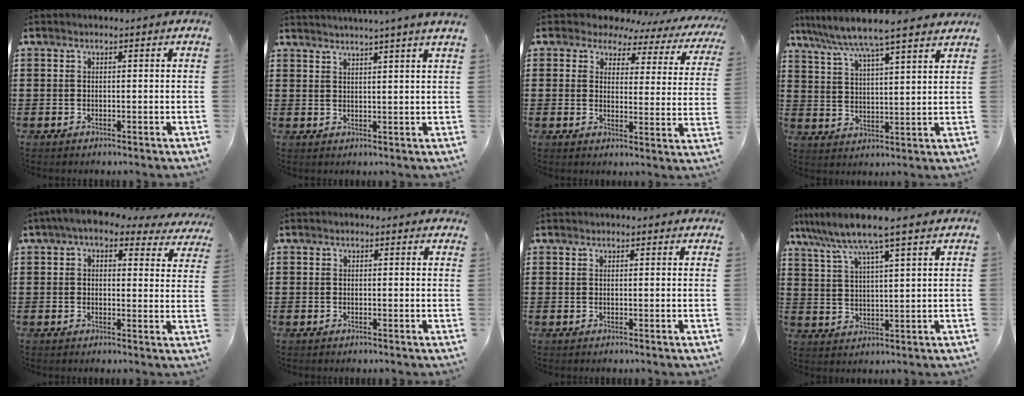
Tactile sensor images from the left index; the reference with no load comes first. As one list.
[{"total": 2.6, "force": [2.3, -1.1, 0.4], "torque": [-0.012, -0.010, 0.043]}, {"total": 3.9, "force": [3.1, 2.2, 0.9], "torque": [-0.039, -0.010, 0.049]}, {"total": 6.2, "force": [5.5, -0.4, 2.8], "torque": [-0.078, -0.030, 0.090]}, {"total": 5.3, "force": [4.2, 1.5, 2.8], "torque": [-0.069, -0.008, 0.074]}, {"total": 0.6, "force": [0.5, 0.2, 0.3], "torque": [-0.005, 0.003, 0.009]}, {"total": 1.1, "force": [1.0, 0.2, 0.3], "torque": [-0.008, 0.003, 0.019]}, {"total": 7.4, "force": [6.0, -0.2, 4.4], "torque": [-0.105, -0.023, 0.101]}]